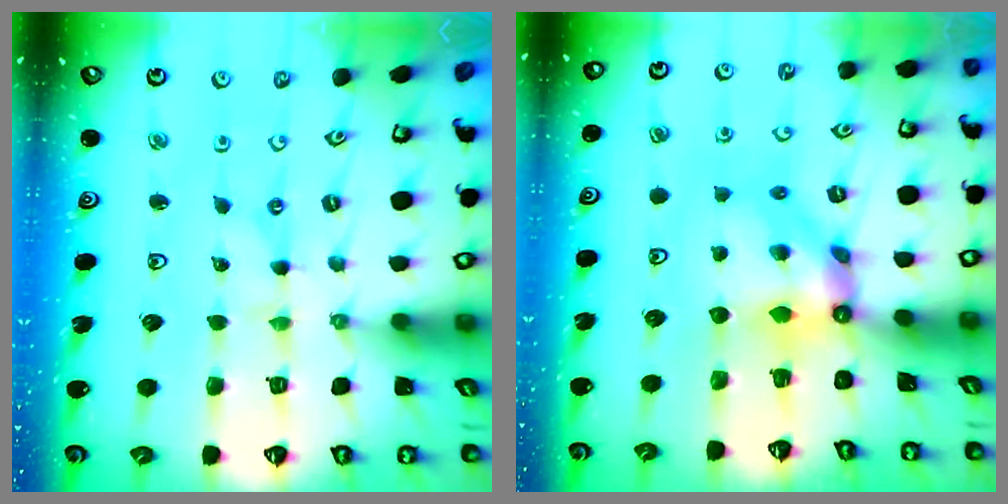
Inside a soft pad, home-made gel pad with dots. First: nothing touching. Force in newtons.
{"total": 7.1, "press": 7.1, "slide": 0.5}